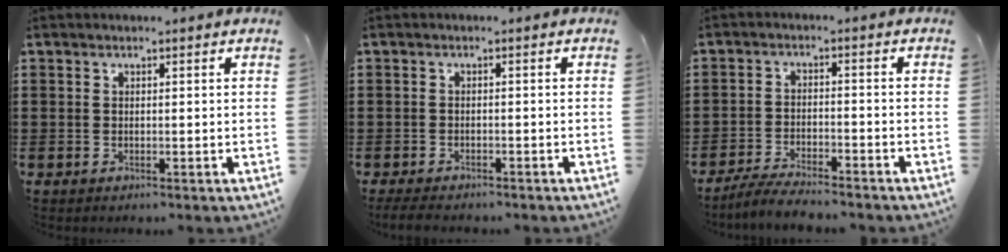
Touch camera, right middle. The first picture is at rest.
{"total": 1.7, "force": [-1.6, 0.4, 0.3], "torque": [-0.010, 0.002, -0.034]}
{"total": 4.1, "force": [-3.9, 0.2, 1.3], "torque": [-0.029, -0.003, -0.080]}